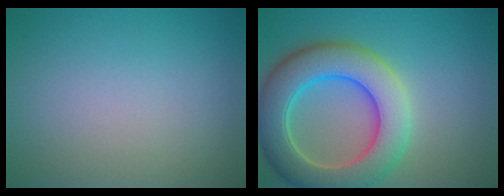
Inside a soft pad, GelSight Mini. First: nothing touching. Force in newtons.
{"total": 9.3, "press": 9.3, "slide": 0.5}